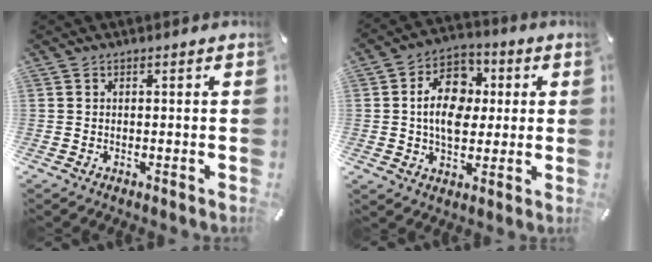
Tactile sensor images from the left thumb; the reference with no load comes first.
{"total": 12.5, "force": [1.0, 9.4, 8.3], "torque": [-0.137, 0.012, 0.017]}